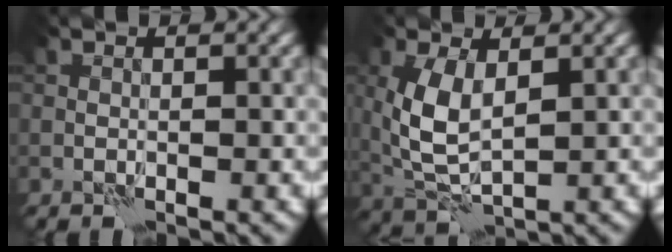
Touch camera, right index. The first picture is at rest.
{"total": 5.3, "force": [1.1, 2.5, 4.5], "torque": [-0.112, -0.002, 0.027]}